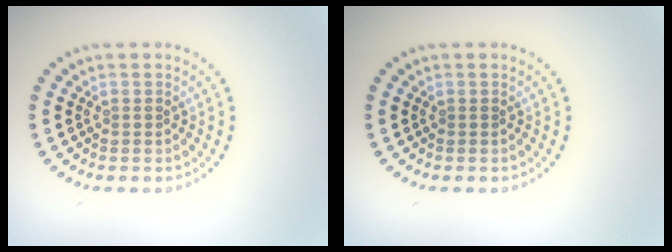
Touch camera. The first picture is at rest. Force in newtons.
{"total": 0.0}